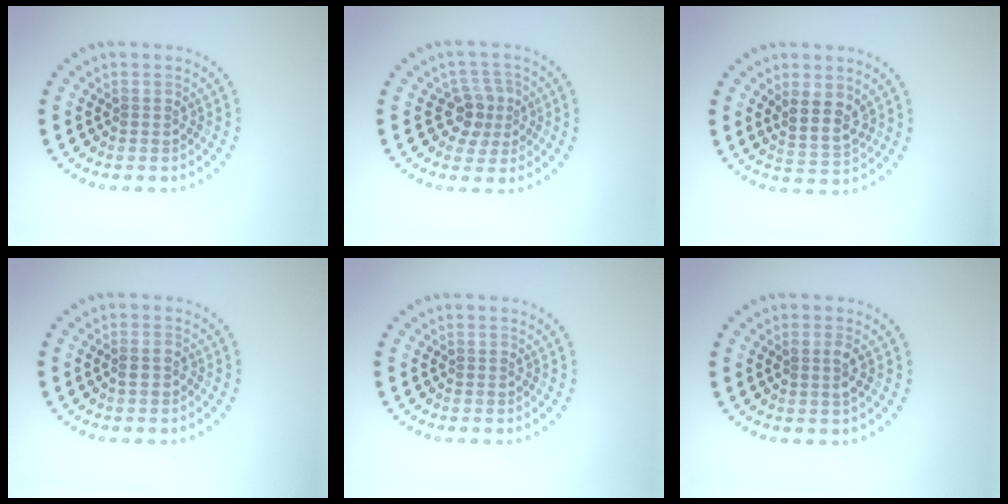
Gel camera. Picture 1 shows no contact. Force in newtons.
{"total": 2.9, "press": 2.6, "slide": 1.3}
{"total": 2.9, "press": 2.5, "slide": 1.6}
{"total": 0.9, "press": 0.8, "slide": 0.4}
{"total": 0.0}
{"total": 1.2, "press": 1.1, "slide": 0.3}